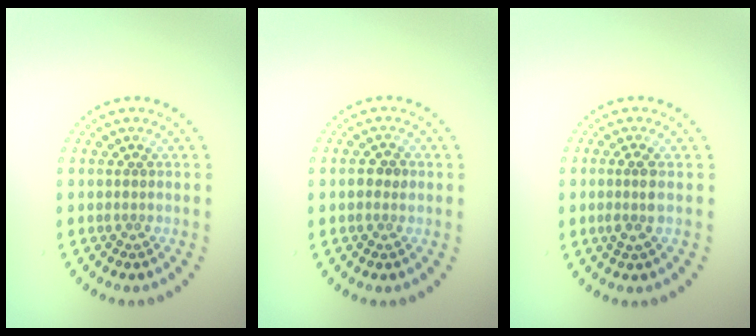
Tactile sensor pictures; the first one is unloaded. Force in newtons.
{"total": 1.4, "press": 1.4, "slide": 0.2}
{"total": 1.7, "press": 1.4, "slide": 0.9}